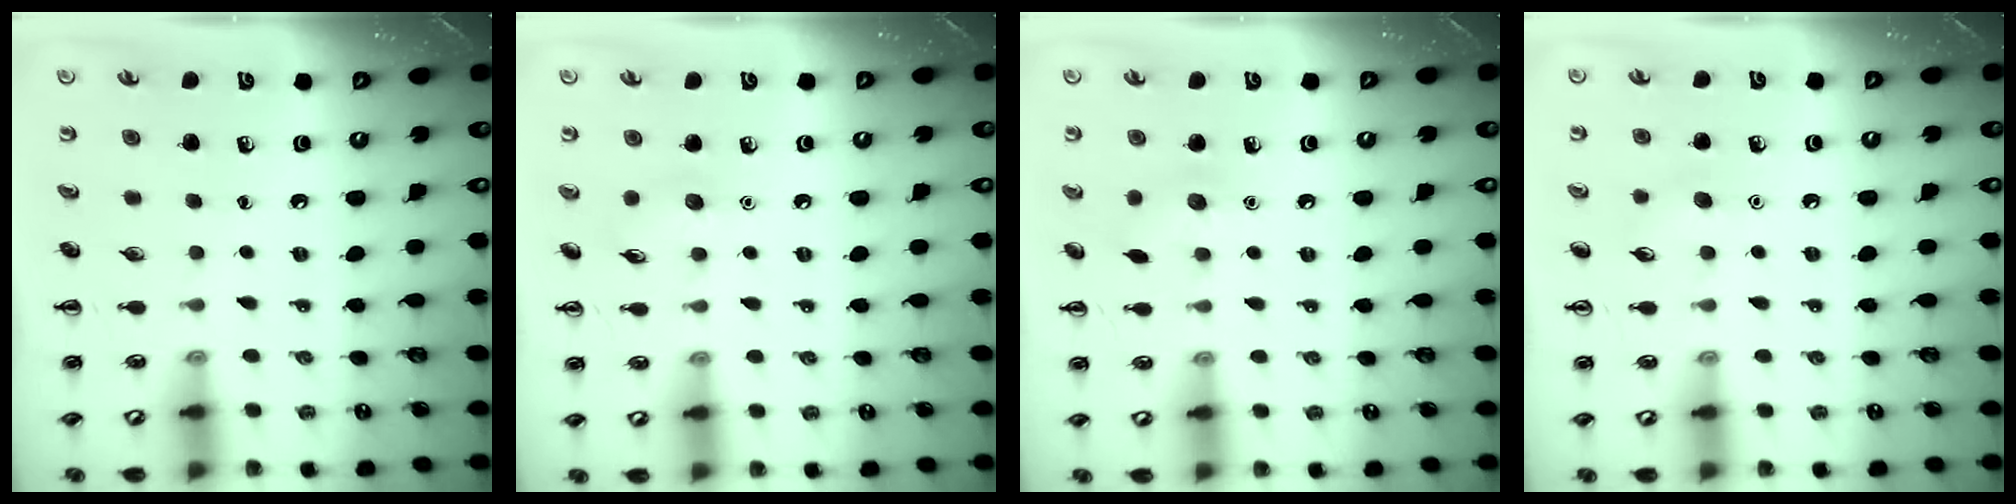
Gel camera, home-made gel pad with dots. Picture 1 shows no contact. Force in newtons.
{"total": 5.0, "press": 4.8, "slide": 1.3}
{"total": 7.1, "press": 6.9, "slide": 1.5}
{"total": 5.4, "press": 5.2, "slide": 1.1}